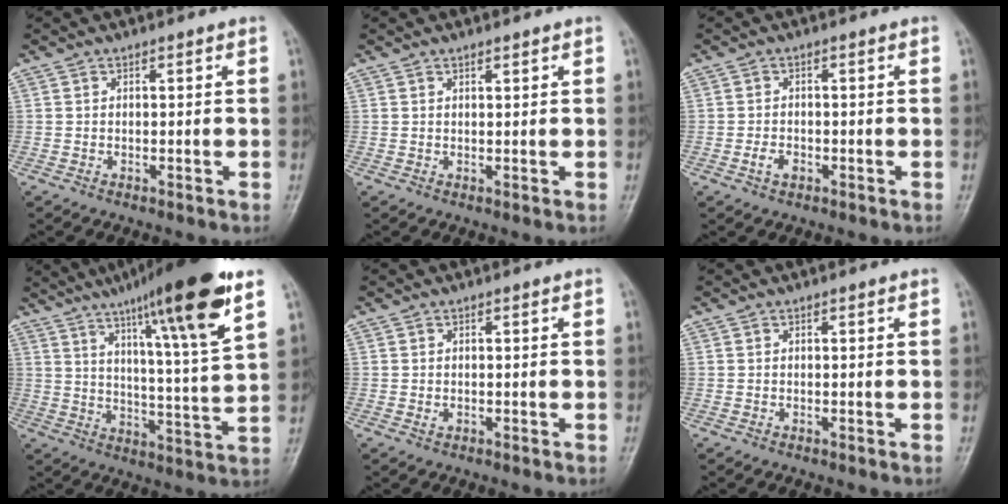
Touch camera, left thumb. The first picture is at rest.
{"total": 1.1, "force": [0.9, 0.2, 0.6], "torque": [-0.010, -0.005, 0.015]}
{"total": 2.3, "force": [-0.9, 1.5, 1.4], "torque": [-0.025, 0.005, -0.017]}
{"total": 20.6, "force": [12.0, 1.6, 16.7], "torque": [-0.241, -0.047, 0.183]}
{"total": 1.0, "force": [0.1, 0.7, 0.8], "torque": [-0.008, 0.000, 0.004]}
{"total": 0.0}